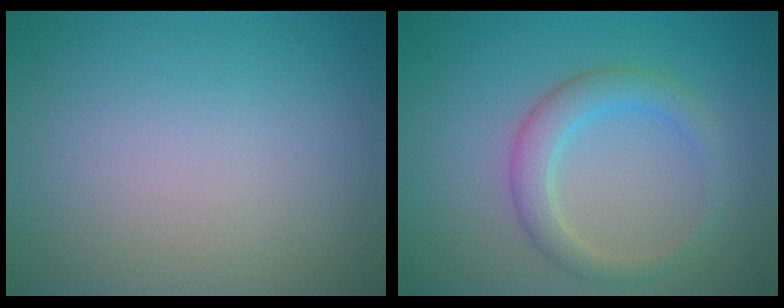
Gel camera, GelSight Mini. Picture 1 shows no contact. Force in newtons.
{"total": 2.9, "press": 2.9, "slide": 0.2}